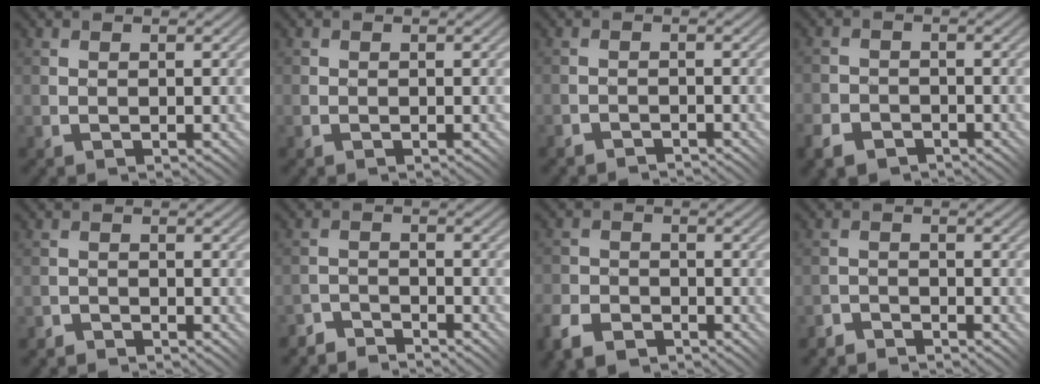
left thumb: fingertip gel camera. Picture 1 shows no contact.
{"total": 0.6, "force": [-0.1, 0.5, -0.2], "torque": [0.006, 0.000, -0.004]}
{"total": 1.6, "force": [-1.4, -0.3, -0.6], "torque": [0.018, 0.007, -0.034]}
{"total": 4.1, "force": [-3.1, 2.5, 1.2], "torque": [-0.030, -0.005, -0.062]}
{"total": 1.7, "force": [-1.6, -0.2, -0.6], "torque": [0.017, 0.013, -0.037]}
{"total": 3.5, "force": [-3.5, 0.1, -0.3], "torque": [0.013, 0.010, -0.078]}
{"total": 5.4, "force": [-4.0, 3.0, 1.9], "torque": [-0.052, -0.005, -0.086]}
{"total": 2.4, "force": [-2.3, -0.1, -0.4], "torque": [0.014, 0.012, -0.053]}